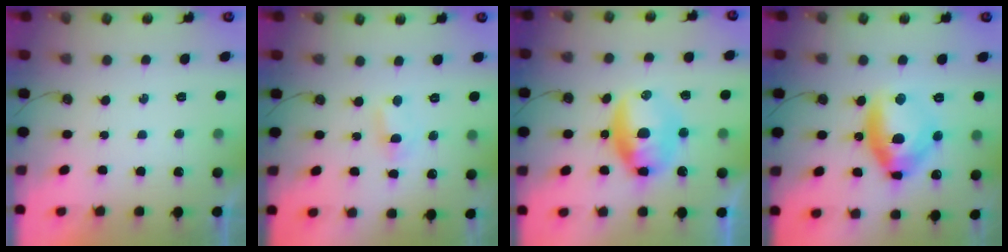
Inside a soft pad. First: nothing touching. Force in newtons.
{"total": 1.5, "press": 1.3, "slide": 0.6}
{"total": 10.8, "press": 10.7, "slide": 1.6}
{"total": 12.8, "press": 12.7, "slide": 1.9}